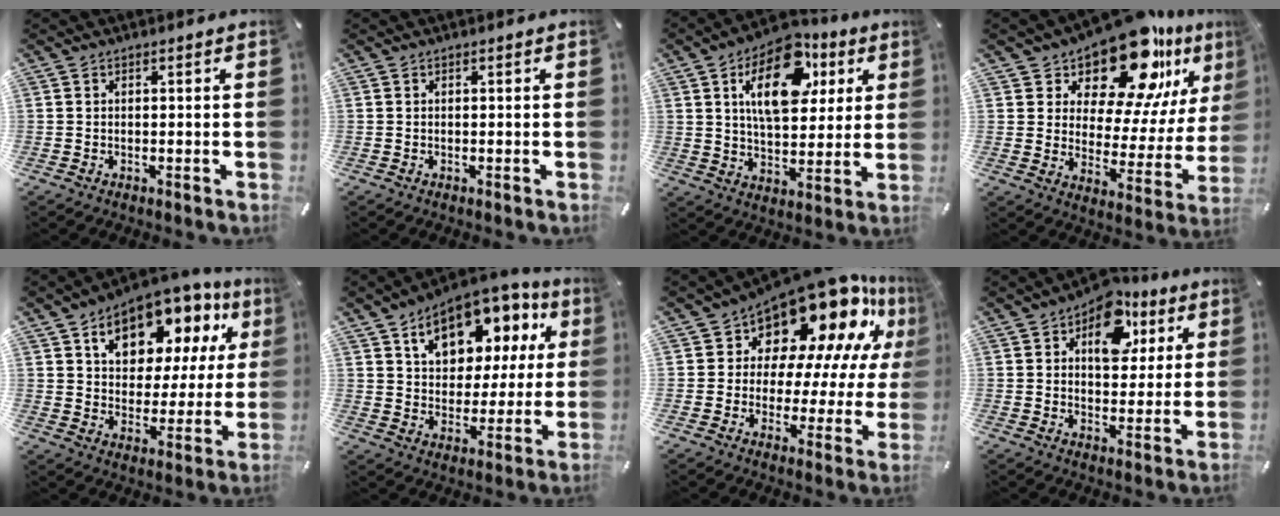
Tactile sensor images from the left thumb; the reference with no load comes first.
{"total": 0.0}
{"total": 17.4, "force": [7.3, 10.1, 12.2], "torque": [-0.179, -0.016, 0.122]}
{"total": 18.9, "force": [15.2, 7.4, 8.5], "torque": [-0.136, -0.129, 0.259]}
{"total": 14.3, "force": [8.4, 9.1, 7.2], "torque": [-0.116, -0.052, 0.144]}
{"total": 14.4, "force": [8.1, 9.5, 7.1], "torque": [-0.117, -0.045, 0.145]}
{"total": 17.9, "force": [13.5, 8.5, 8.1], "torque": [-0.125, -0.116, 0.227]}
{"total": 13.1, "force": [5.9, 8.7, 7.8], "torque": [-0.092, -0.025, 0.098]}